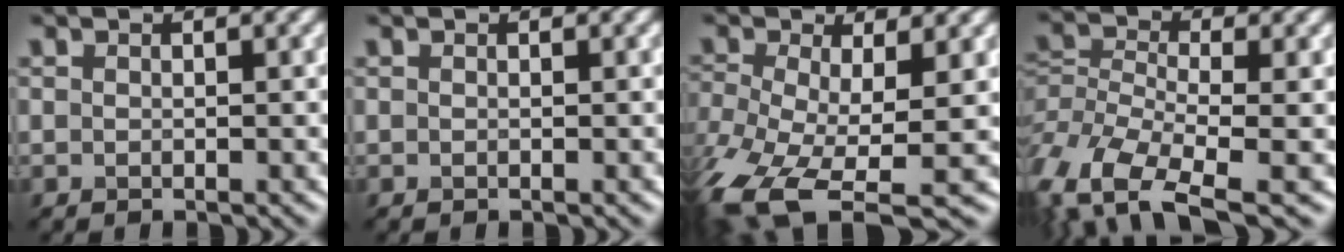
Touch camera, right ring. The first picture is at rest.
{"total": 0.0}
{"total": 12.4, "force": [-5.8, 5.6, 9.5], "torque": [-0.232, -0.043, -0.094]}
{"total": 10.4, "force": [-5.8, 4.9, 7.1], "torque": [-0.160, -0.007, -0.115]}